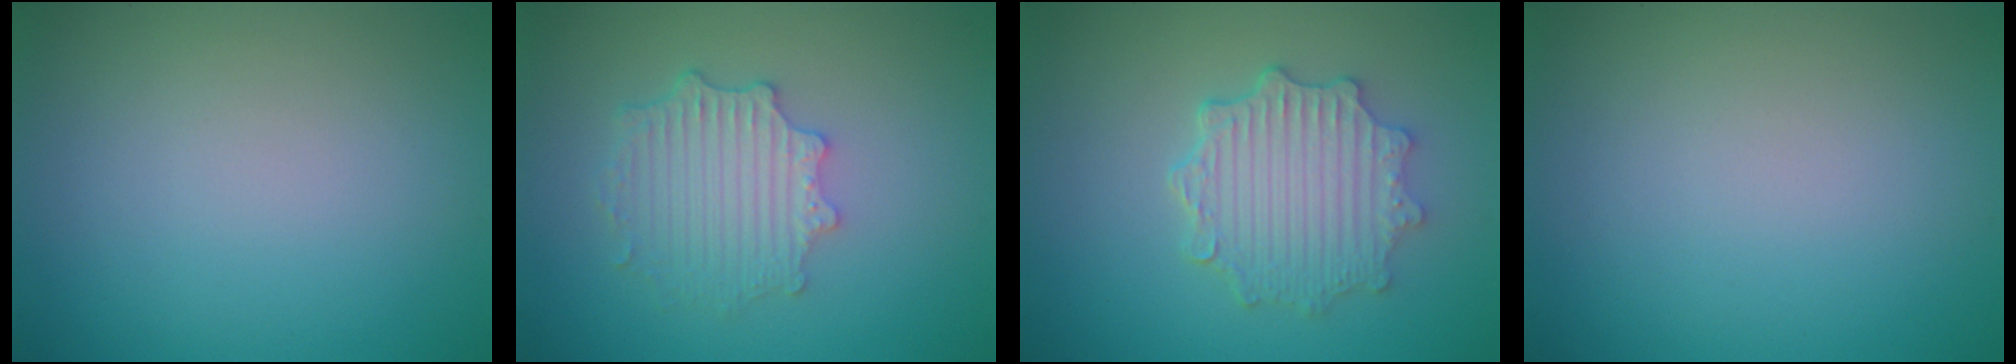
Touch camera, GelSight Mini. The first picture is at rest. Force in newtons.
{"total": 3.9, "press": 3.1, "slide": 2.3}
{"total": 4.8, "press": 3.9, "slide": 2.8}
{"total": 0.0}